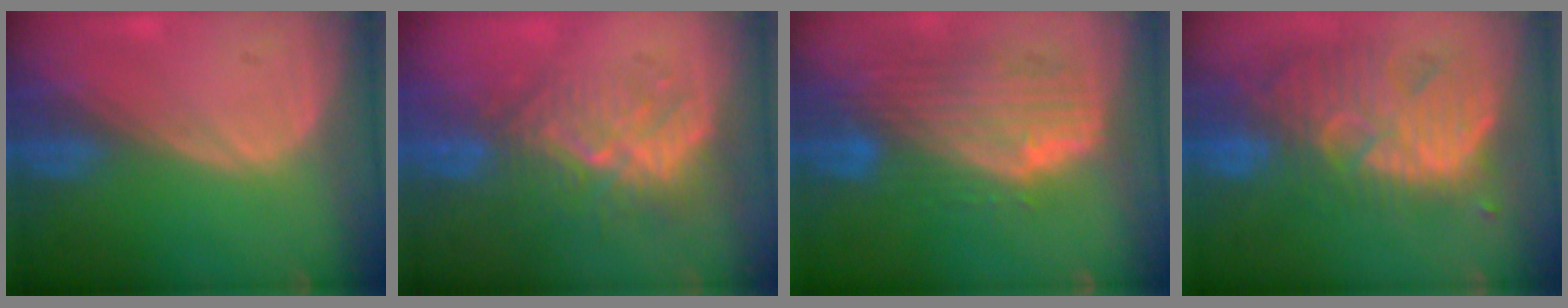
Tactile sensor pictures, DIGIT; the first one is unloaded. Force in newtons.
{"total": 8.7, "press": 8.2, "slide": 3.2}
{"total": 10.2, "press": 8.9, "slide": 4.9}
{"total": 12.1, "press": 11.0, "slide": 4.9}